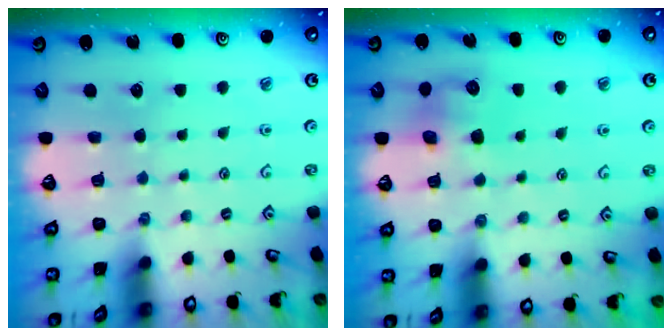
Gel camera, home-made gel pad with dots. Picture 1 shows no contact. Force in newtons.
{"total": 8.1, "press": 8.1, "slide": 0.4}